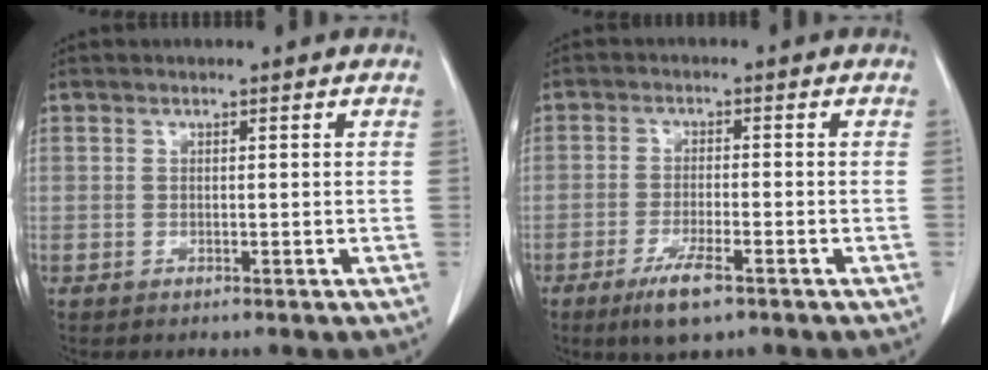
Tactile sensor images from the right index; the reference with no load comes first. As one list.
[{"total": 5.8, "force": [-3.6, 0.9, 4.4], "torque": [-0.089, -0.011, -0.059]}]